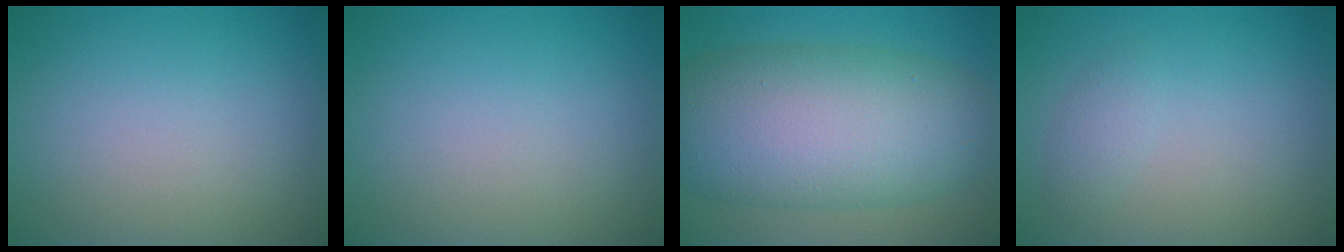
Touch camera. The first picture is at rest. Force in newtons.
{"total": 0.0}
{"total": 12.3, "press": 12.3, "slide": 0.2}
{"total": 2.3, "press": 2.3, "slide": 0.2}